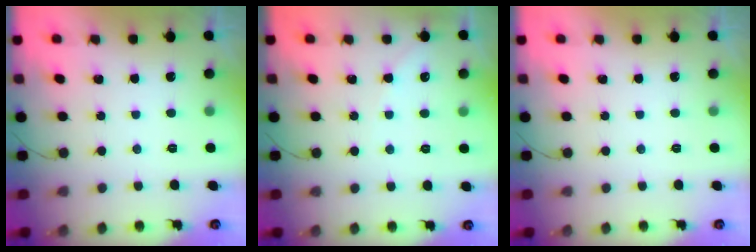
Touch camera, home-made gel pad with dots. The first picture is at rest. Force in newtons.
{"total": 3.7, "press": 3.7, "slide": 0.6}
{"total": 0.0}